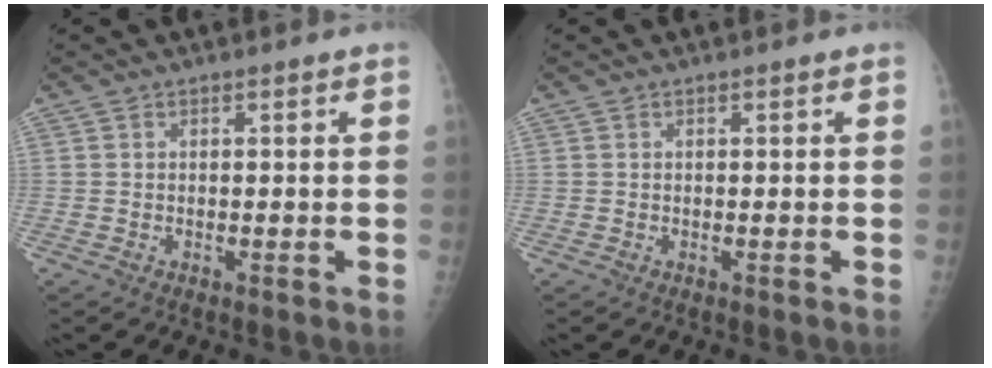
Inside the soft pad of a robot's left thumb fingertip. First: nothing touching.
{"total": 0.0}